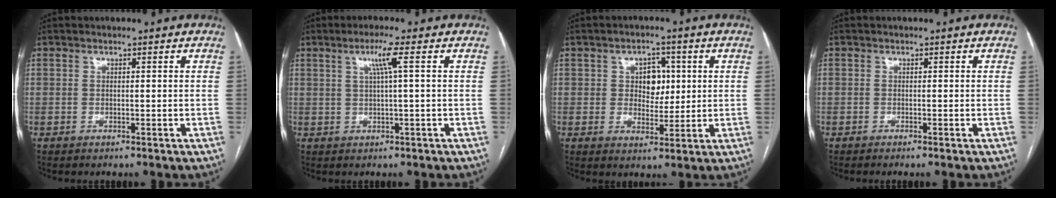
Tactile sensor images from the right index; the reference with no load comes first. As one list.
[{"total": 3.7, "force": [1.2, -0.7, 3.4], "torque": [-0.069, 0.004, 0.024]}, {"total": 5.2, "force": [1.1, 3.5, 3.6], "torque": [-0.048, 0.011, 0.023]}, {"total": 0.8, "force": [-0.6, -0.2, 0.4], "torque": [-0.007, 0.003, -0.013]}]